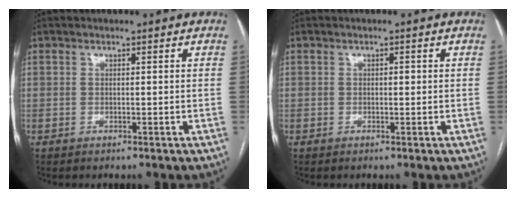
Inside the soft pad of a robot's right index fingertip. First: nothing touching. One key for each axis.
{"total": 0.6, "fx": 0.0, "fy": 0.4, "fz": 0.5, "tx": -0.009, "ty": 0.005, "tz": -0.001}